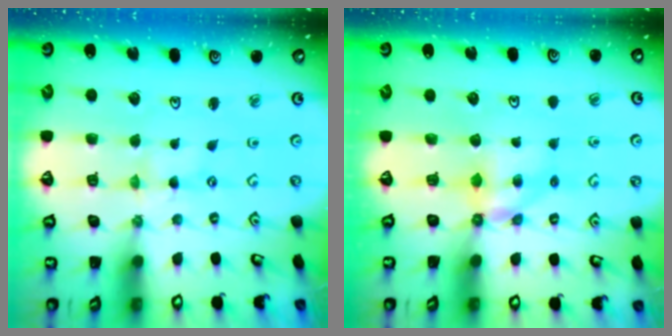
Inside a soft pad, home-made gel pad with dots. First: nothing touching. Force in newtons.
{"total": 5.8, "press": 5.8, "slide": 0.2}